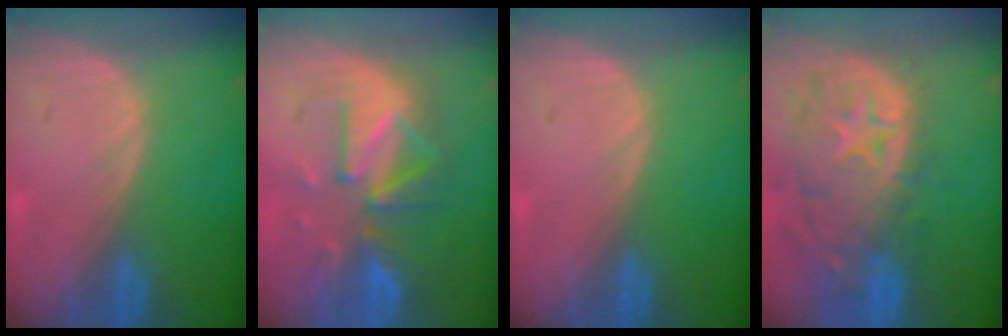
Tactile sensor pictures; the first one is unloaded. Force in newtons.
{"total": 9.5, "press": 9.0, "slide": 3.0}
{"total": 0.0}
{"total": 13.7, "press": 11.3, "slide": 7.8}